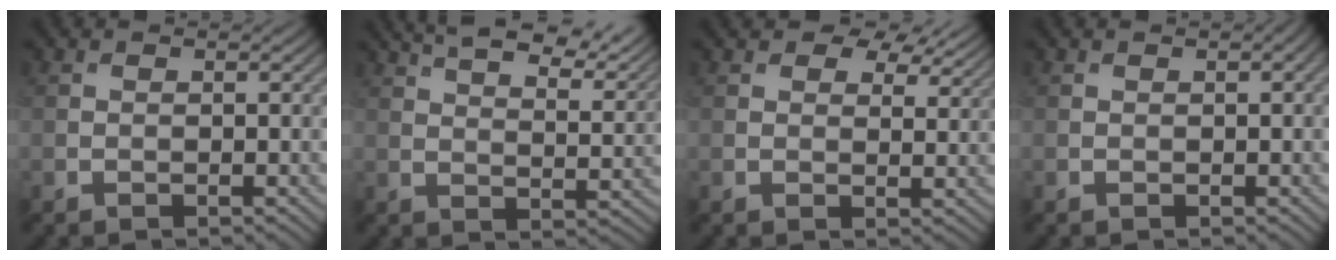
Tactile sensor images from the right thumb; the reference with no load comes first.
{"total": 10.4, "force": [7.8, 3.2, 6.1], "torque": [-0.118, 0.016, 0.124]}
{"total": 7.4, "force": [5.3, 3.8, 3.6], "torque": [-0.061, 0.003, 0.090]}
{"total": 0.9, "force": [0.3, 0.2, 0.8], "torque": [-0.010, 0.000, 0.006]}